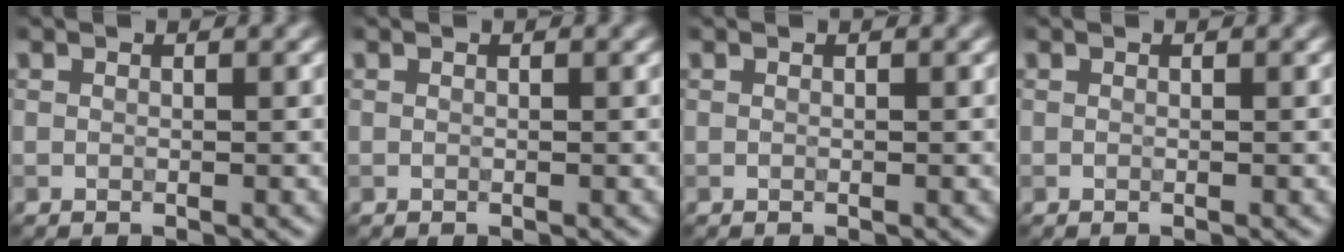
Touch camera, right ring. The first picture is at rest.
{"total": 0.0}
{"total": 0.0}
{"total": 0.0}